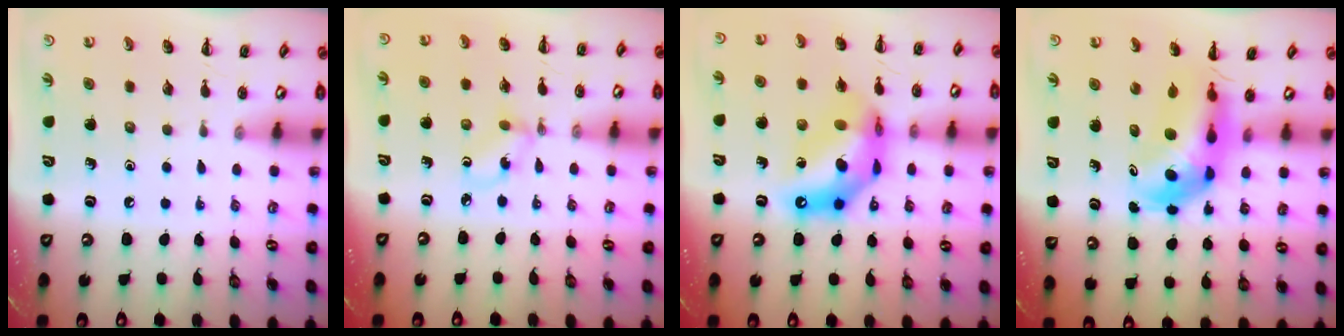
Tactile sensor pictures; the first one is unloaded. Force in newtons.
{"total": 1.8, "press": 1.7, "slide": 0.6}
{"total": 14.3, "press": 13.8, "slide": 3.8}
{"total": 6.4, "press": 6.2, "slide": 1.7}